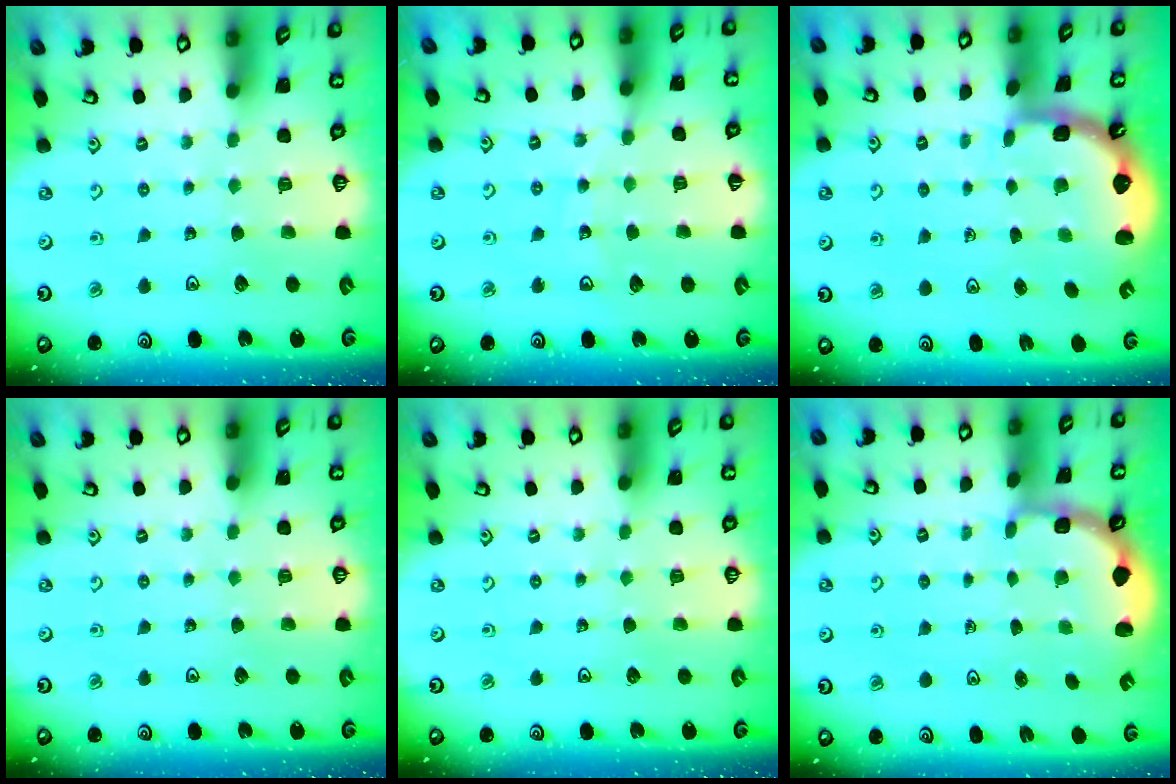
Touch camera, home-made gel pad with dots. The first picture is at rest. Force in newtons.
{"total": 9.3, "press": 8.9, "slide": 2.8}
{"total": 2.4, "press": 1.7, "slide": 1.8}
{"total": 0.0}
{"total": 0.0}
{"total": 2.5, "press": 1.9, "slide": 1.6}